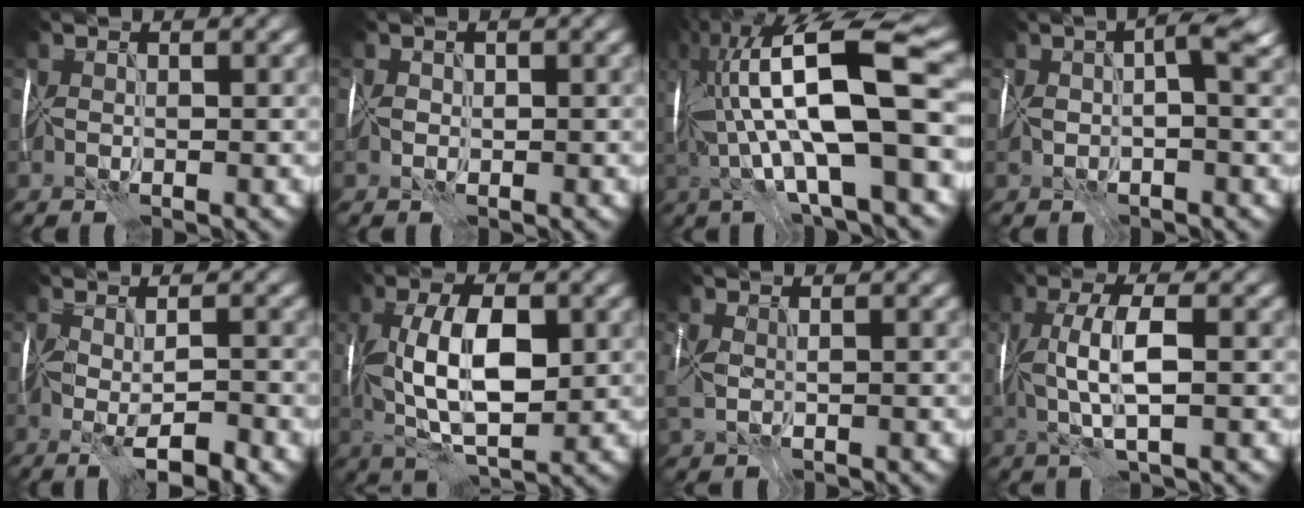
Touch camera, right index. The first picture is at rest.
{"total": 1.3, "force": [-0.1, 1.1, 0.6], "torque": [-0.012, 0.004, -0.005]}
{"total": 16.2, "force": [1.4, 4.6, 15.4], "torque": [-0.279, 0.030, 0.032]}
{"total": 4.6, "force": [0.2, 1.8, 4.3], "torque": [-0.079, 0.012, -0.007]}
{"total": 4.8, "force": [-1.9, 0.8, 4.3], "torque": [-0.065, -0.003, -0.032]}
{"total": 8.6, "force": [0.5, 3.8, 7.7], "torque": [-0.142, 0.009, 0.008]}
{"total": 3.1, "force": [-0.4, 1.8, 2.5], "torque": [-0.060, -0.004, -0.005]}
{"total": 4.6, "force": [0.1, 1.1, 4.4], "torque": [-0.094, 0.007, 0.000]}